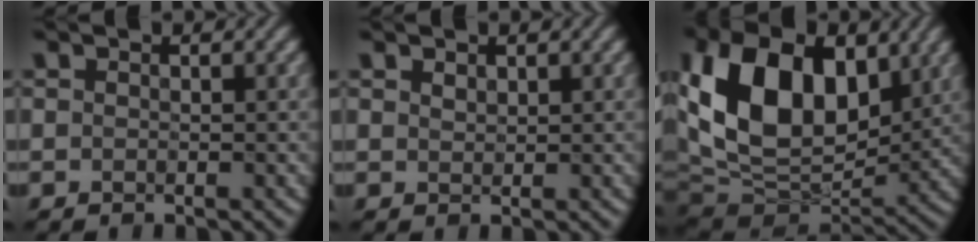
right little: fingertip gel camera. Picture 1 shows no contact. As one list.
[{"total": 0.9, "force": [0.6, 0.6, 0.4], "torque": [-0.010, -0.001, 0.017]}, {"total": 14.2, "force": [3.2, 9.5, 10.0], "torque": [-0.195, 0.003, 0.055]}]